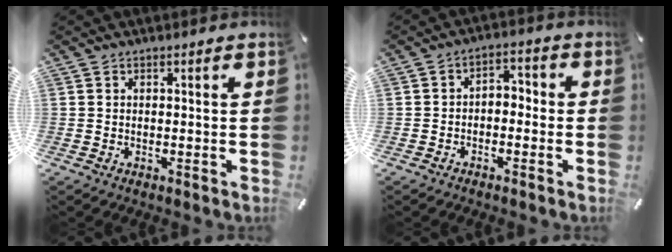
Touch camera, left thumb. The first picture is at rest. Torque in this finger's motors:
{"motor_torque": [0.26, 0.96, 0.19, -0.05, 0.01]}